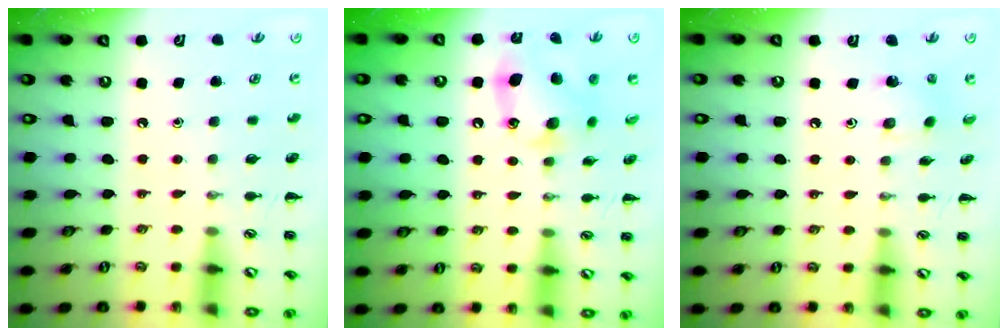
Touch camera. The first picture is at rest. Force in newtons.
{"total": 13.1, "press": 12.9, "slide": 1.9}
{"total": 2.8, "press": 2.8, "slide": 0.5}